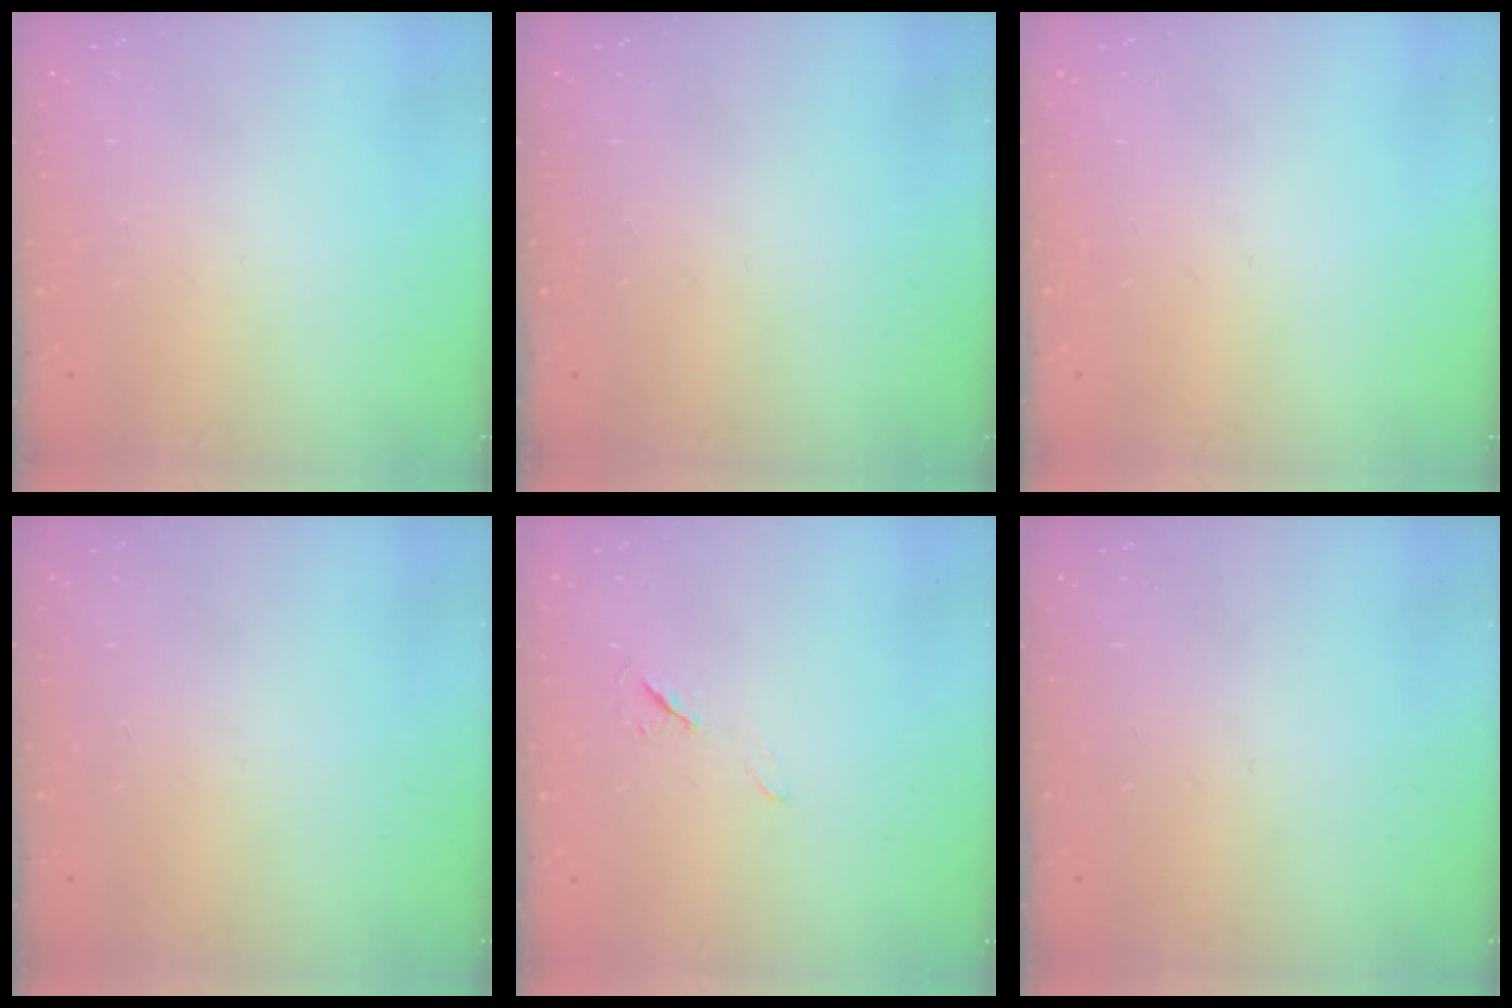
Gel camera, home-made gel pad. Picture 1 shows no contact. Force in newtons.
{"total": 0.0}
{"total": 0.0}
{"total": 0.0}
{"total": 5.7, "press": 5.2, "slide": 2.4}
{"total": 0.0}